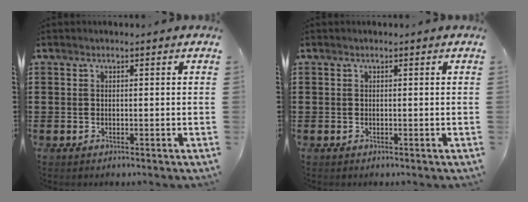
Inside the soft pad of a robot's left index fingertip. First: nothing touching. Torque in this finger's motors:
{"motor_torque": [0.00, 0.00, 0.00, 0.00]}